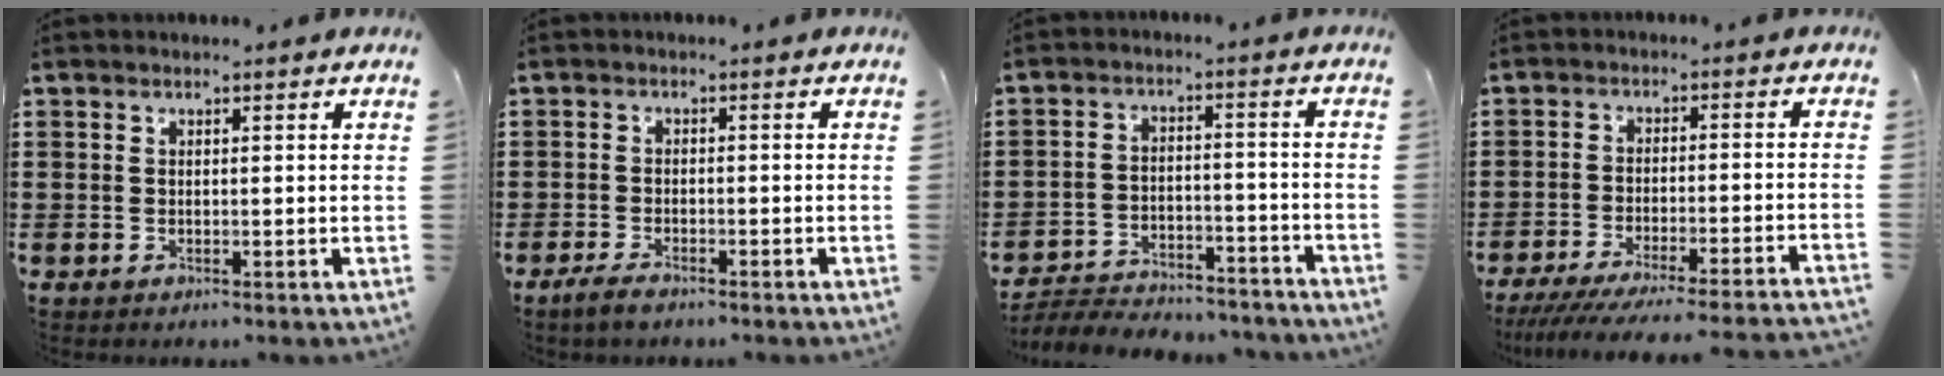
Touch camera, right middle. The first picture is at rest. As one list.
[{"total": 2.0, "force": [-1.5, 0.5, 1.2], "torque": [-0.037, -0.002, -0.035]}, {"total": 5.2, "force": [-5.1, 0.8, 0.8], "torque": [-0.020, 0.008, -0.106]}, {"total": 5.1, "force": [-4.6, -0.3, 2.1], "torque": [-0.040, -0.017, -0.092]}]